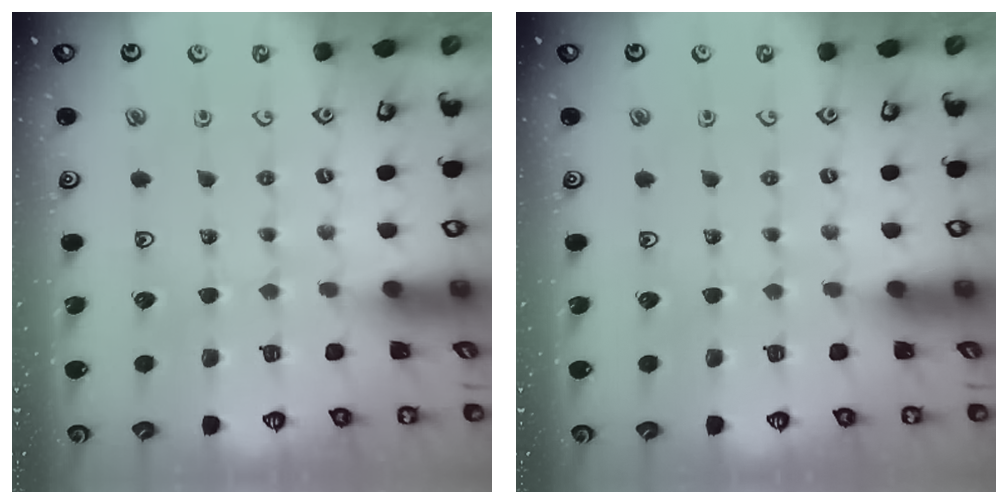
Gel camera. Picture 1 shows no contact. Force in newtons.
{"total": 0.0}